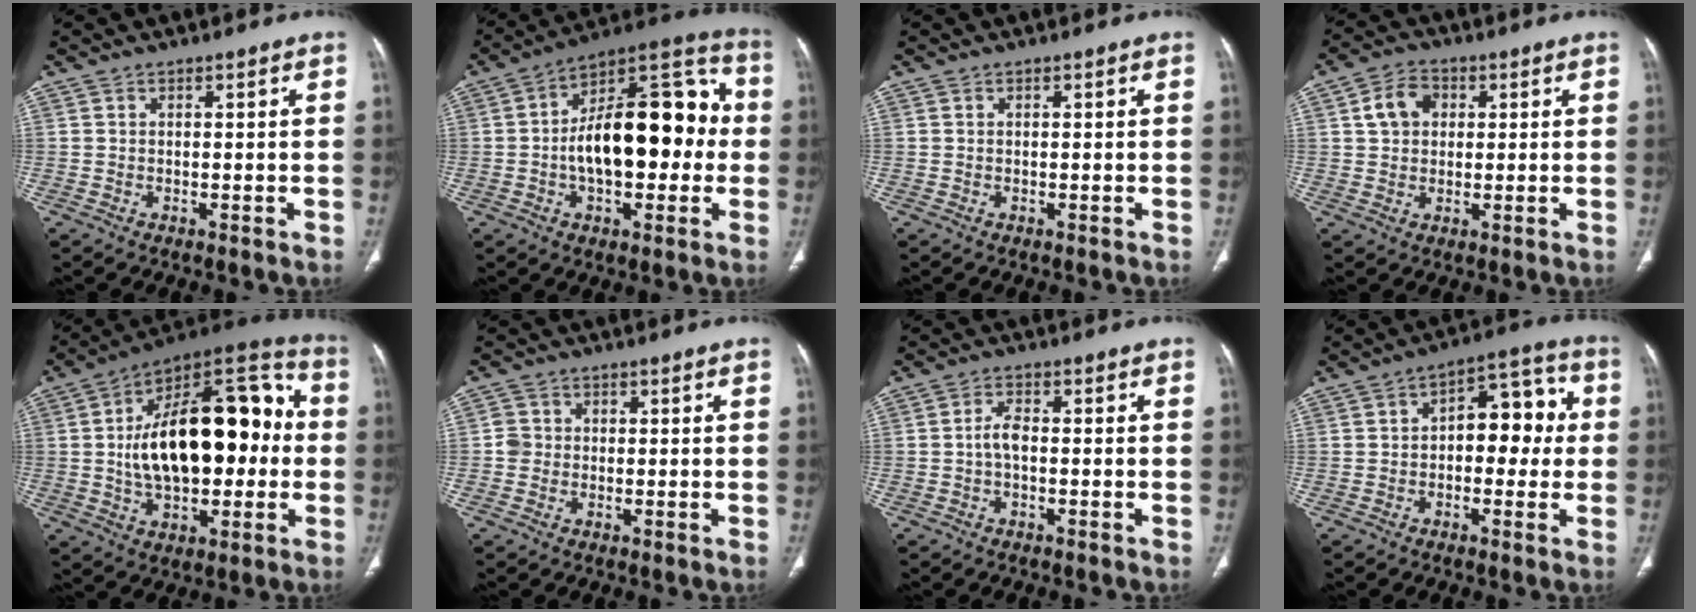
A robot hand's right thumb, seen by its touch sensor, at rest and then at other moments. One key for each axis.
{"total": 22.2, "fx": -0.7, "fy": 11.7, "fz": 18.9, "tx": -0.263, "ty": 0.046, "tz": -0.014}
{"total": 0.0}
{"total": 6.5, "fx": 1.6, "fy": 5.1, "fz": 3.7, "tx": -0.053, "ty": 0.007, "tz": 0.024}
{"total": 27.1, "fx": 0.6, "fy": 14.5, "fz": 23.0, "tx": -0.339, "ty": 0.036, "tz": 0.009}
{"total": 2.6, "fx": -0.3, "fy": 2.5, "fz": 0.7, "tx": 0.001, "ty": 0.010, "tz": -0.010}
{"total": 2.9, "fx": -0.5, "fy": 1.4, "fz": 2.5, "tx": -0.050, "ty": 0.009, "tz": -0.014}
{"total": 11.0, "fx": 0.5, "fy": 6.6, "fz": 8.8, "tx": -0.078, "ty": 0.036, "tz": -0.004}